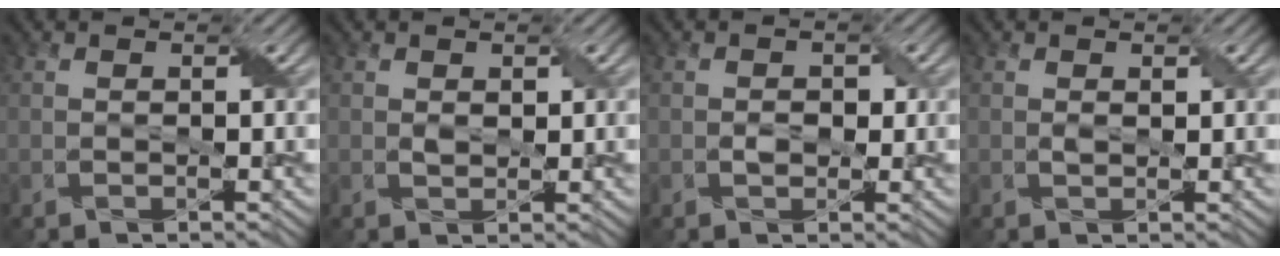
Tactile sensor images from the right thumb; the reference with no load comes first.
{"total": 1.1, "force": [0.4, 0.7, 0.7], "torque": [-0.017, -0.002, 0.011]}
{"total": 1.5, "force": [-0.2, 1.1, 1.0], "torque": [-0.019, -0.003, -0.004]}
{"total": 0.8, "force": [0.2, 0.5, 0.6], "torque": [-0.013, 0.000, 0.004]}